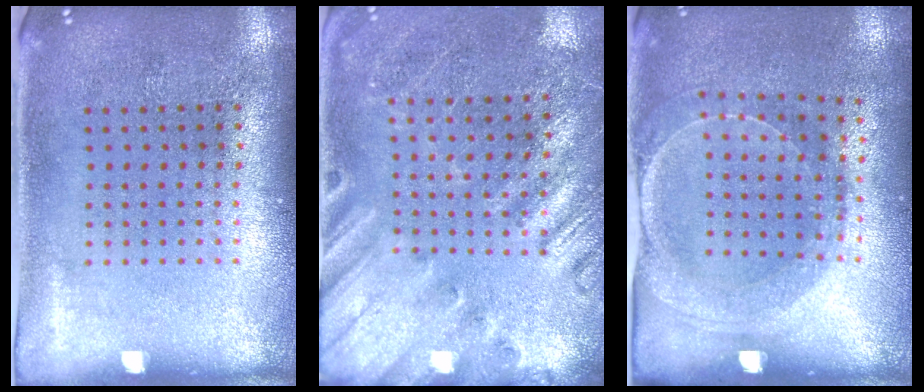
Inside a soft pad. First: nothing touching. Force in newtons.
{"total": 2.3, "press": 2.1, "slide": 0.9}
{"total": 1.5, "press": 1.5, "slide": 0.4}